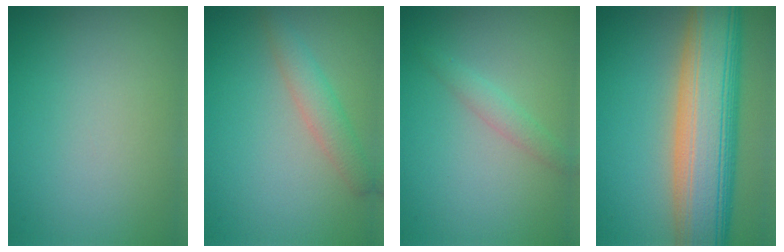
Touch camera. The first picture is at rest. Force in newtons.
{"total": 2.4, "press": 2.4, "slide": 0.2}
{"total": 1.4, "press": 1.4, "slide": 0.1}
{"total": 13.0, "press": 13.0, "slide": 0.5}